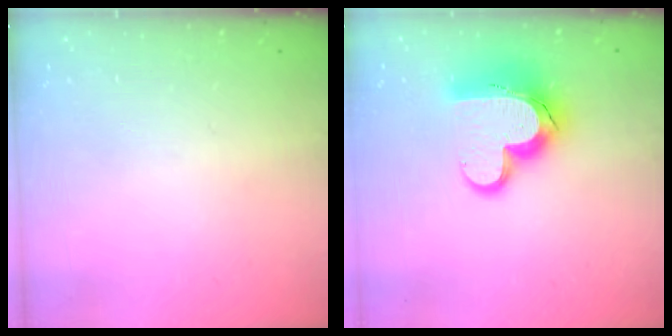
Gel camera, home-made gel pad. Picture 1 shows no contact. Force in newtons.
{"total": 15.6, "press": 15.5, "slide": 1.3}